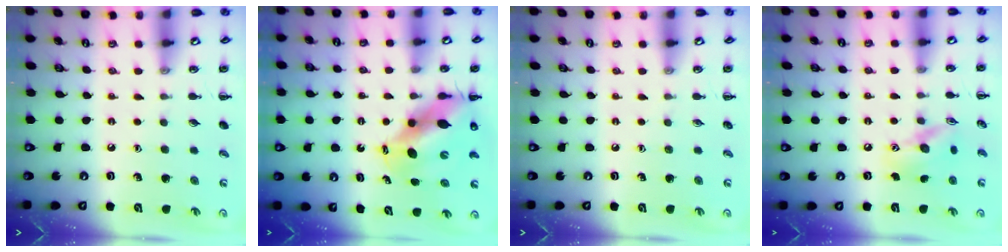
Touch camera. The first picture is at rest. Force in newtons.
{"total": 10.9, "press": 10.5, "slide": 2.7}
{"total": 0.0}
{"total": 12.6, "press": 12.5, "slide": 1.9}